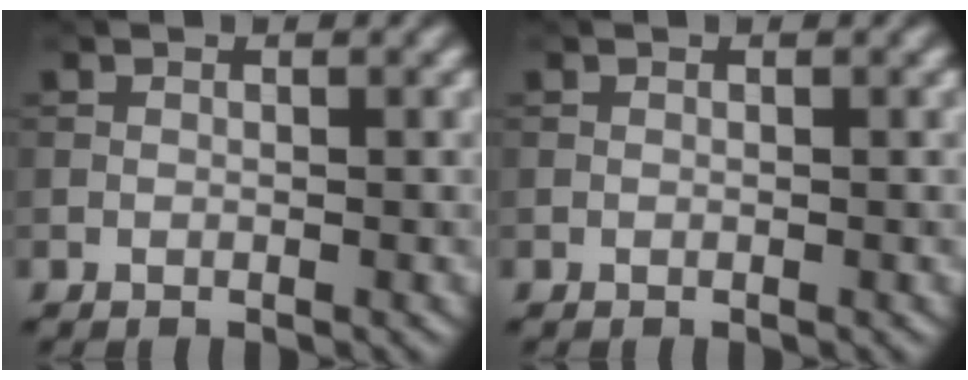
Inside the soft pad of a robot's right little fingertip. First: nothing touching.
{"total": 0.0}